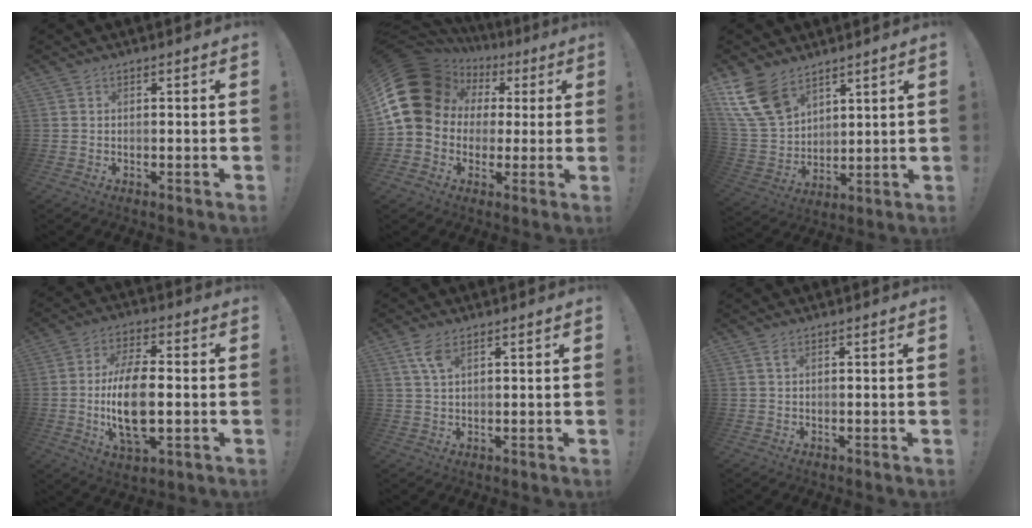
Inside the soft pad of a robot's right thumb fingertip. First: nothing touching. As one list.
[{"total": 20.0, "force": [4.4, 16.3, 10.6], "torque": [-0.198, -0.016, 0.107]}, {"total": 14.9, "force": [9.6, 8.8, 7.2], "torque": [-0.163, -0.052, 0.188]}, {"total": 15.1, "force": [-1.6, 7.5, 13.0], "torque": [-0.253, -0.003, -0.034]}, {"total": 5.5, "force": [3.1, 2.2, 3.9], "torque": [-0.077, -0.005, 0.056]}, {"total": 1.6, "force": [0.8, 0.5, 1.3], "torque": [-0.021, 0.000, 0.013]}]